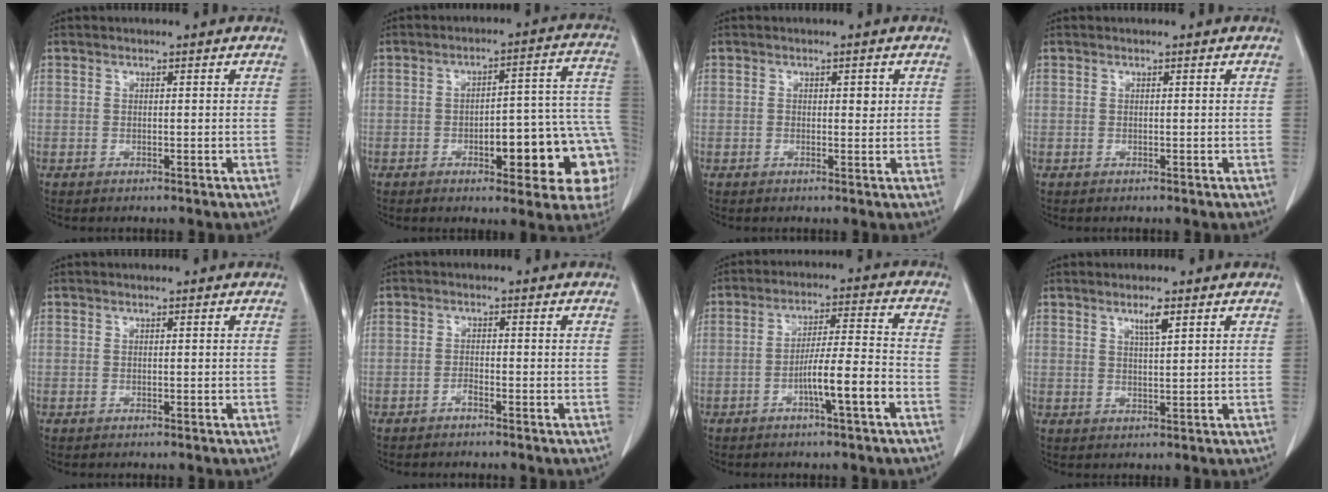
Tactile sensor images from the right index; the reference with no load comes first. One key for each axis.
{"total": 16.6, "fx": -5.1, "fy": 5.1, "fz": 14.9, "tx": -0.102, "ty": 0.047, "tz": -0.050}
{"total": 1.3, "fx": 0.2, "fy": 0.7, "fz": 1.1, "tx": -0.013, "ty": 0.001, "tz": 0.003}
{"total": 0.0}
{"total": 0.0}
{"total": 1.0, "fx": -0.9, "fy": 0.2, "fz": 0.5, "tx": -0.008, "ty": 0.004, "tz": -0.015}
{"total": 8.1, "fx": -3.5, "fy": -0.1, "fz": 7.3, "tx": -0.125, "ty": 0.010, "tz": -0.059}
{"total": 2.7, "fx": 1.6, "fy": 0.1, "fz": 2.1, "tx": -0.041, "ty": -0.003, "tz": 0.029}